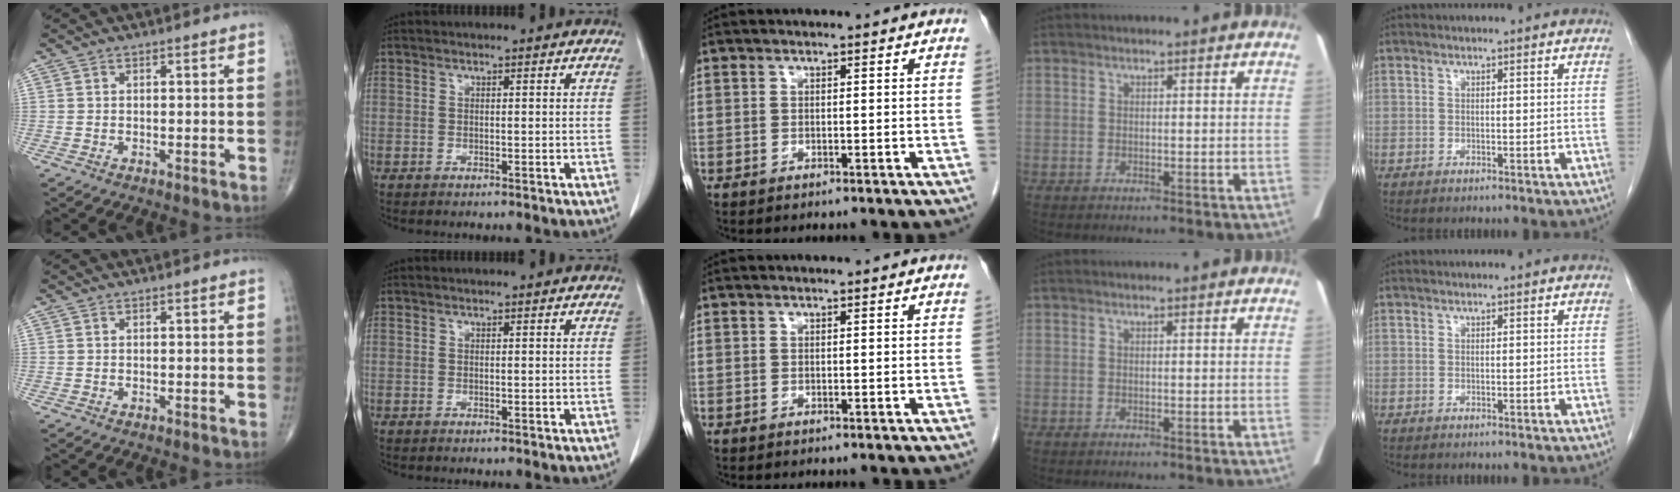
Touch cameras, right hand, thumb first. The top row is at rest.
{}